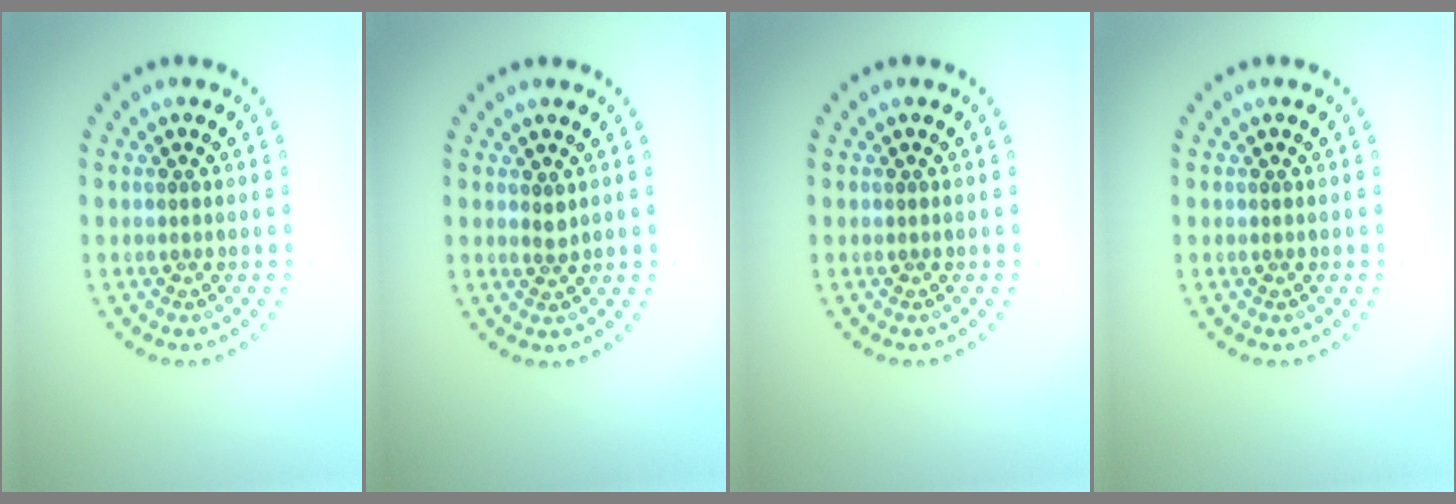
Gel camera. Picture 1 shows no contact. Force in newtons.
{"total": 0.9, "press": 0.6, "slide": 0.7}
{"total": 0.0}
{"total": 0.0}